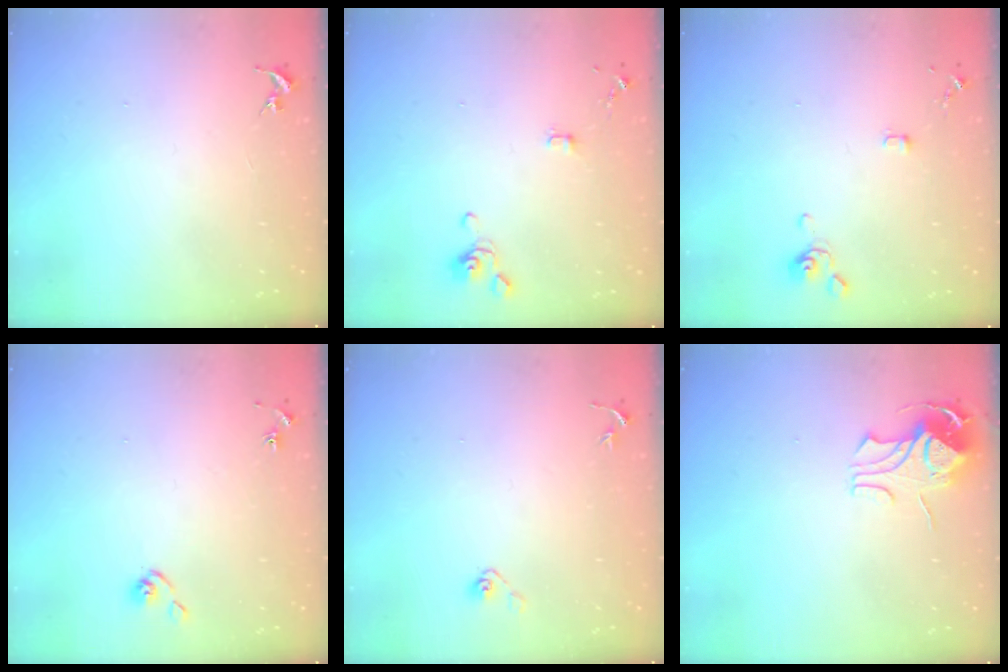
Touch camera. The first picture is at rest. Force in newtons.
{"total": 4.1, "press": 4.0, "slide": 0.7}
{"total": 4.0, "press": 4.0, "slide": 0.8}
{"total": 5.5, "press": 5.4, "slide": 0.5}
{"total": 4.0, "press": 3.4, "slide": 2.0}
{"total": 8.9, "press": 8.9, "slide": 0.7}